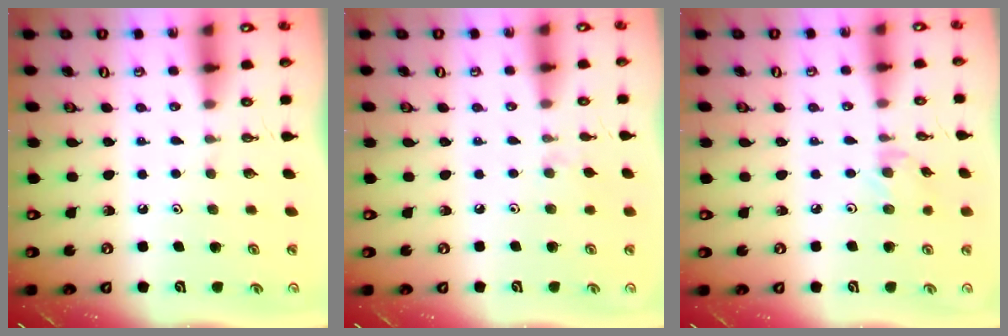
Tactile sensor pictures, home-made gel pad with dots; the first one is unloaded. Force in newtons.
{"total": 3.7, "press": 3.7, "slide": 0.7}
{"total": 4.1, "press": 4.1, "slide": 0.6}